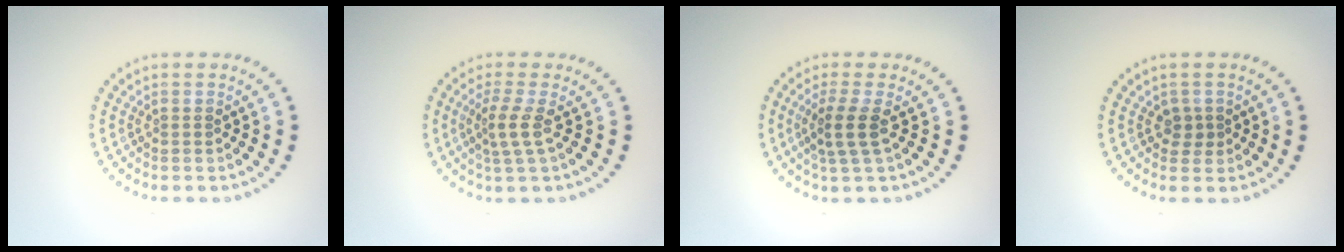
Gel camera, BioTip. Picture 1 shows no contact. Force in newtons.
{"total": 2.3, "press": 1.6, "slide": 1.7}
{"total": 2.5, "press": 2.0, "slide": 1.5}
{"total": 1.3, "press": 1.1, "slide": 0.8}